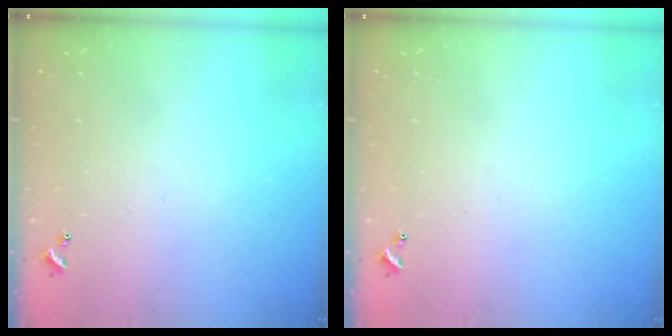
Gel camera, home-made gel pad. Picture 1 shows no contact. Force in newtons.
{"total": 0.0}